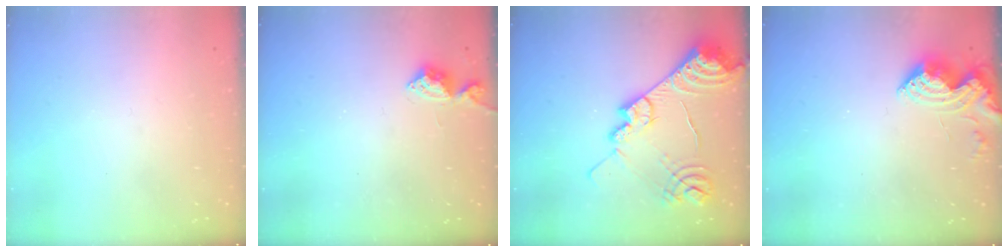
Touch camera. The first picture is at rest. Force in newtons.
{"total": 5.8, "press": 5.7, "slide": 0.7}
{"total": 19.2, "press": 19.1, "slide": 1.8}
{"total": 9.1, "press": 9.1, "slide": 0.8}